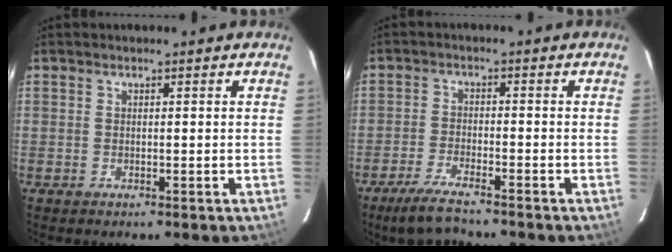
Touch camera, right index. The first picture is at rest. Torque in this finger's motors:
{"motor_torque": [0.64, -0.40, 0.21, 0.04]}